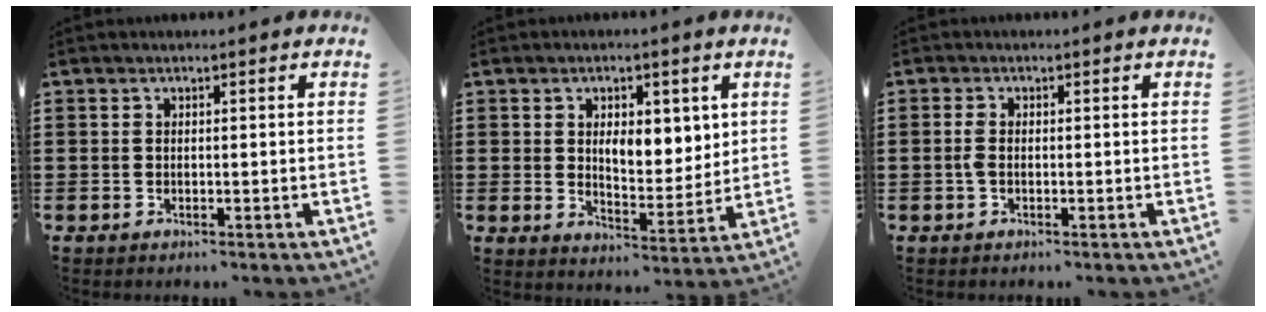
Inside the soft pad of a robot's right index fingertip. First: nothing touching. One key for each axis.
{"total": 5.8, "fx": 2.4, "fy": 3.5, "fz": 4.0, "tx": -0.067, "ty": 0.002, "tz": 0.037}
{"total": 1.6, "fx": -0.4, "fy": 0.5, "fz": 1.4, "tx": -0.035, "ty": -0.004, "tz": -0.008}